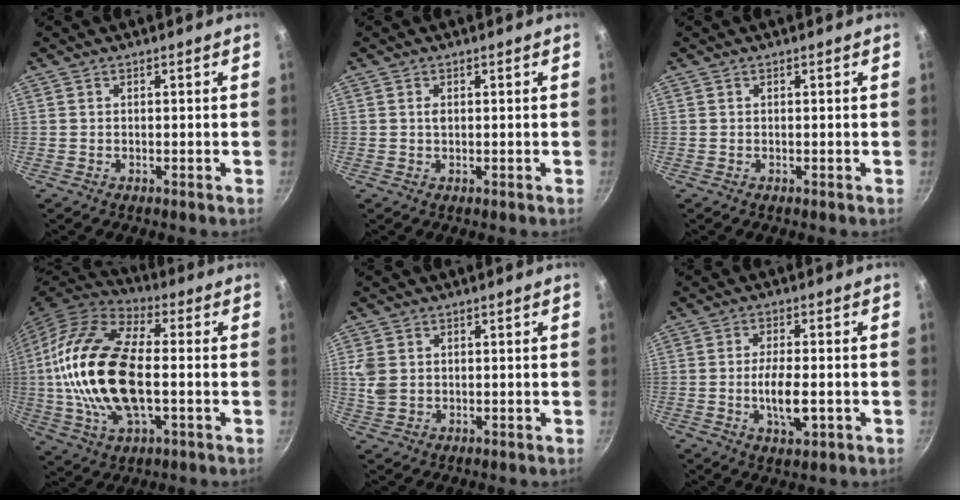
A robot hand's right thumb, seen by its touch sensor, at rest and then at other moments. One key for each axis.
{"total": 0.9, "fx": 0.2, "fy": 0.6, "fz": 0.7, "tx": -0.011, "ty": 0.000, "tz": 0.002}
{"total": 0.0}
{"total": 23.3, "fx": -1.2, "fy": 11.1, "fz": 20.4, "tx": -0.426, "ty": 0.012, "tz": -0.025}
{"total": 4.2, "fx": 0.6, "fy": 3.2, "fz": 2.6, "tx": -0.057, "ty": 0.001, "tz": 0.017}
{"total": 6.8, "fx": -1.4, "fy": 2.9, "fz": 6.0, "tx": -0.106, "ty": -0.001, "tz": -0.022}